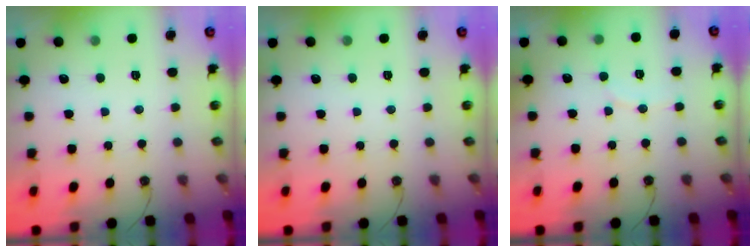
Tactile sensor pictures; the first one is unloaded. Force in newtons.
{"total": 0.0}
{"total": 5.1, "press": 5.0, "slide": 0.6}